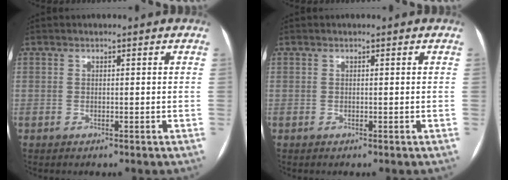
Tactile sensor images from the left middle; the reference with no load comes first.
{"total": 0.0}